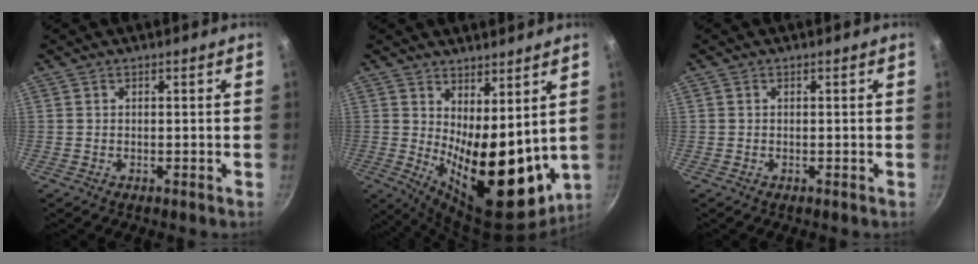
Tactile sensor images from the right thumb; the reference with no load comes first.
{"total": 17.7, "force": [2.5, 8.2, 15.5], "torque": [-0.183, -0.045, 0.060]}
{"total": 0.0}